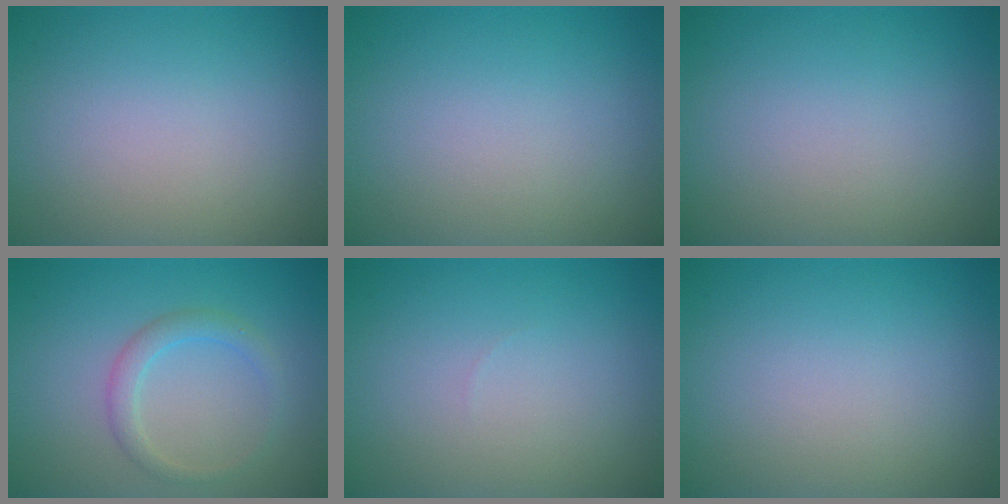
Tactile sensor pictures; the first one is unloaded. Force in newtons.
{"total": 0.0}
{"total": 0.0}
{"total": 2.0, "press": 2.0, "slide": 0.0}
{"total": 0.0}
{"total": 0.0}